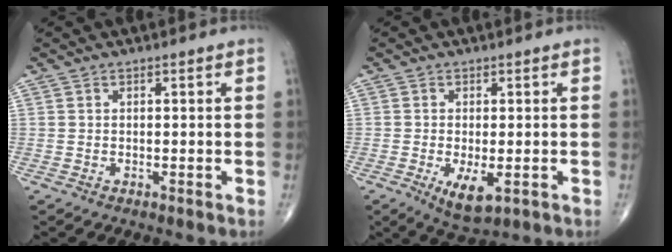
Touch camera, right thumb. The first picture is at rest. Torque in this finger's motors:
{"motor_torque": [-0.18, 0.40, 0.35, 0.25, 0.06]}